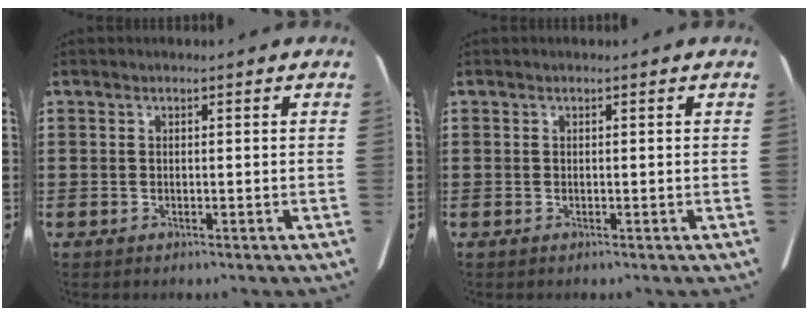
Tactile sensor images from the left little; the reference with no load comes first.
{"total": 0.0}